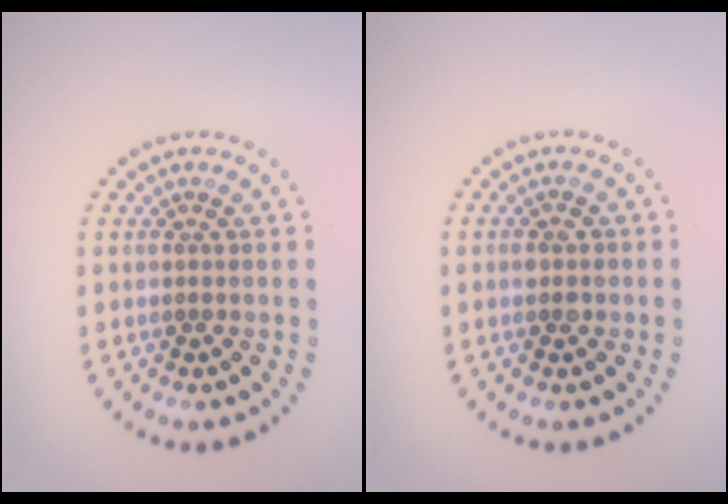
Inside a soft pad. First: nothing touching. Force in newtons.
{"total": 1.0, "press": 1.0, "slide": 0.1}